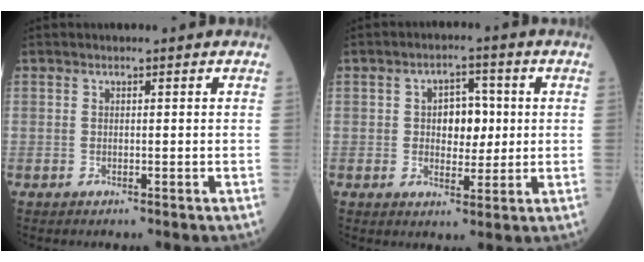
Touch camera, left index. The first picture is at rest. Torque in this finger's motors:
{"motor_torque": [0.06, 0.00, 0.26, 0.03]}